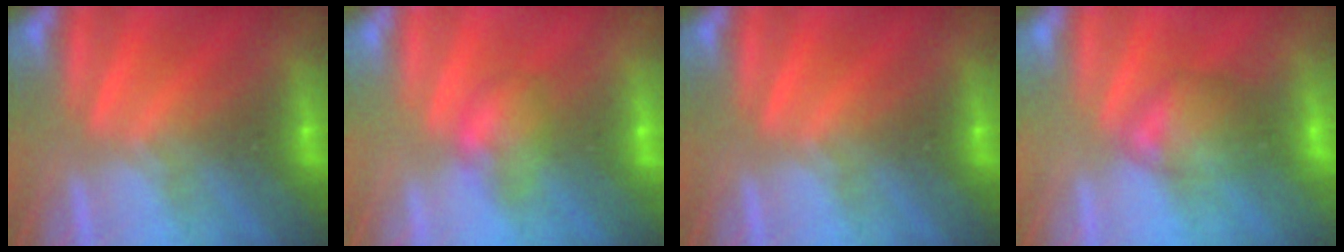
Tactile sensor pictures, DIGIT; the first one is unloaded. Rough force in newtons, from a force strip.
{"total": 4.6}
{"total": 0.0}
{"total": 2.9}